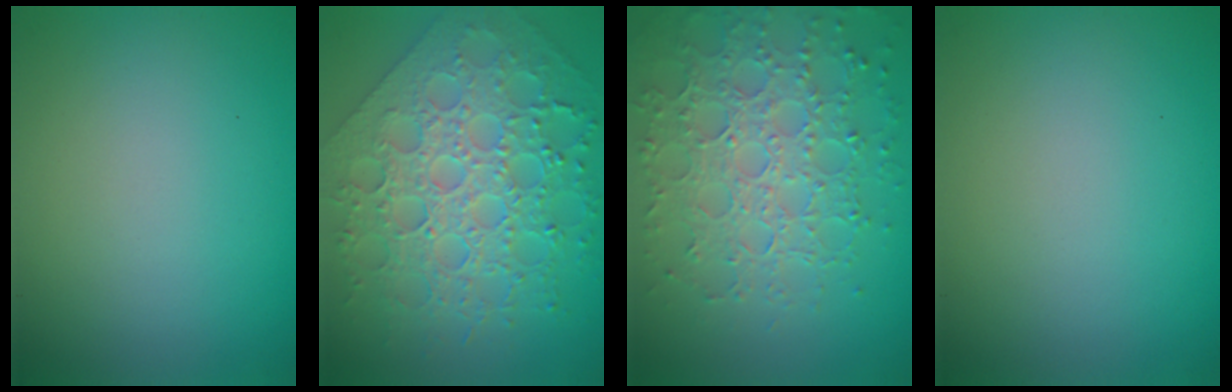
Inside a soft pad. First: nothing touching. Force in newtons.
{"total": 7.6, "press": 6.3, "slide": 4.3}
{"total": 6.5, "press": 5.3, "slide": 3.9}
{"total": 0.0}